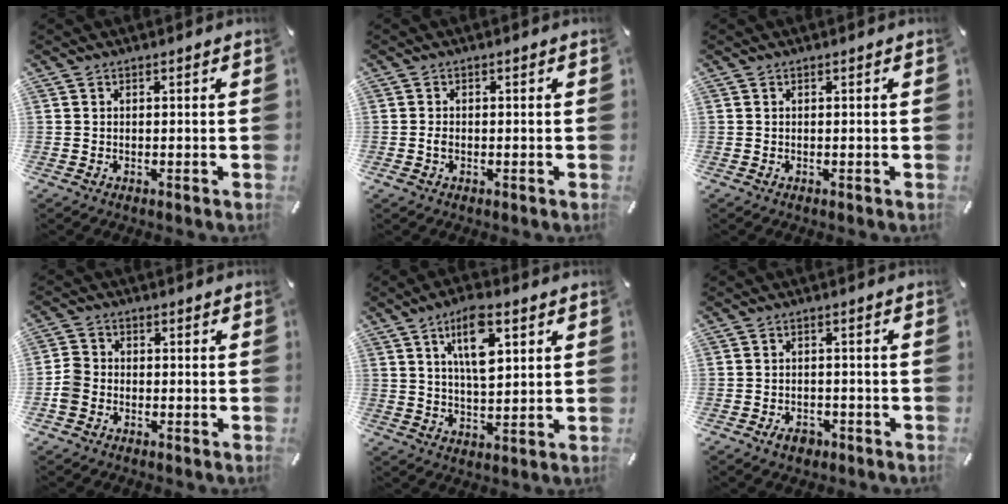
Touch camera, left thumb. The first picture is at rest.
{"total": 1.3, "force": [-0.5, 0.8, 0.9], "torque": [-0.017, 0.001, -0.010]}
{"total": 0.0}
{"total": 4.4, "force": [-1.8, 3.6, 1.8], "torque": [-0.034, 0.012, -0.032]}
{"total": 10.6, "force": [4.7, 4.4, 8.4], "torque": [-0.147, -0.008, 0.075]}
{"total": 3.5, "force": [-2.2, 2.3, 1.5], "torque": [-0.033, 0.006, -0.042]}